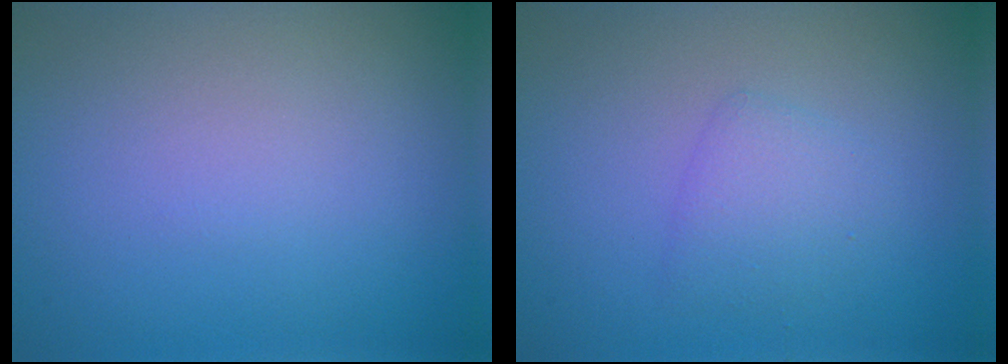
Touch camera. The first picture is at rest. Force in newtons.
{"total": 1.9, "press": 1.9, "slide": 0.1}